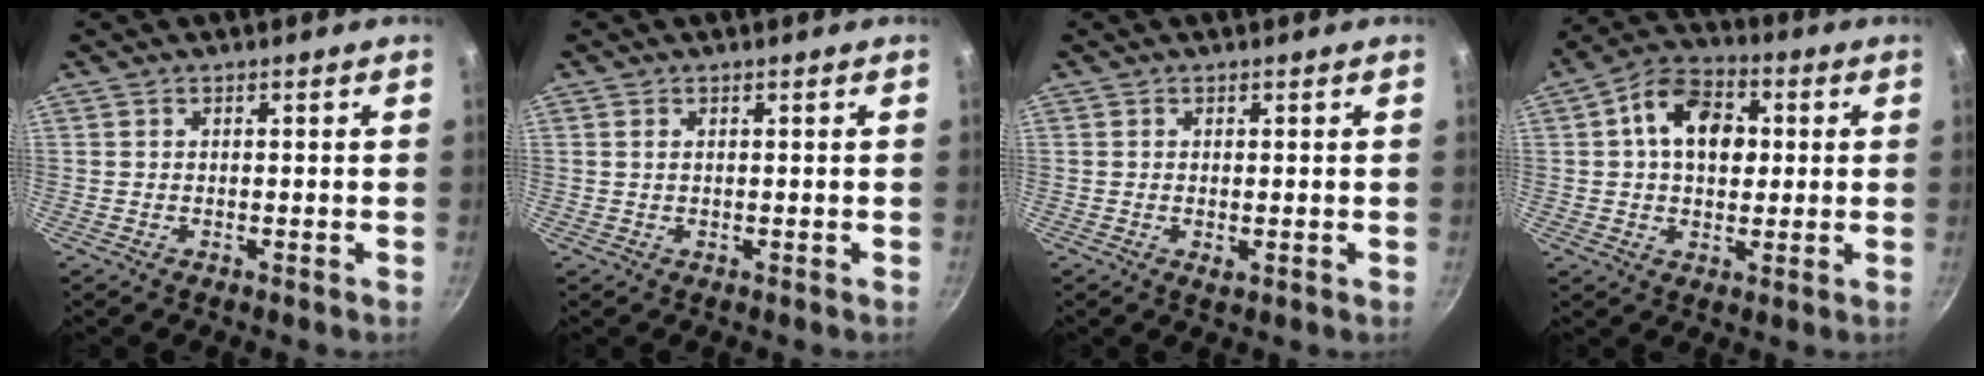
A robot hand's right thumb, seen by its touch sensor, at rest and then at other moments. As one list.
[{"total": 0.8, "force": [0.2, 0.4, 0.6], "torque": [-0.011, 0.001, 0.004]}, {"total": 1.0, "force": [0.0, 0.4, 0.9], "torque": [-0.016, -0.005, 0.001]}, {"total": 12.4, "force": [2.1, 8.7, 8.6], "torque": [-0.108, 0.014, 0.019]}]